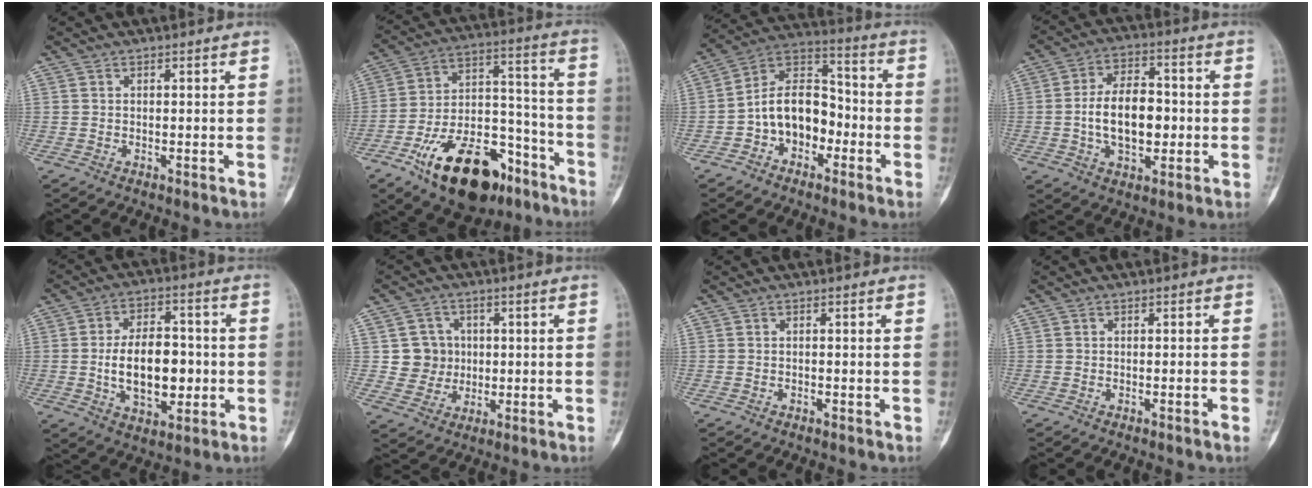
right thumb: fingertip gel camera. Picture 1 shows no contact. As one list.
[{"total": 23.9, "force": [-14.1, 12.0, 15.0], "torque": [-0.235, 0.085, -0.230]}, {"total": 12.9, "force": [-3.6, 9.0, 8.6], "torque": [-0.115, 0.055, -0.073]}, {"total": 12.7, "force": [-1.0, 7.5, 10.1], "torque": [-0.152, 0.018, -0.019]}, {"total": 14.3, "force": [-1.3, 8.4, 11.4], "torque": [-0.159, 0.013, -0.014]}, {"total": 6.8, "force": [0.6, 6.7, 1.2], "torque": [0.015, 0.008, 0.012]}, {"total": 0.0}, {"total": 0.8, "force": [-0.5, -0.1, 0.7], "torque": [-0.014, 0.001, -0.007]}]